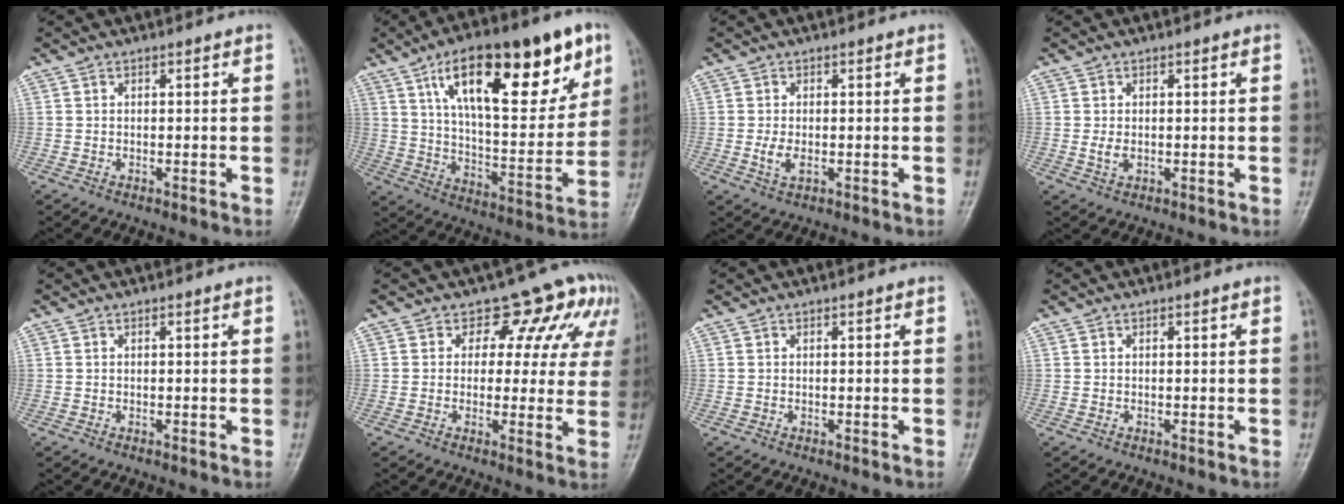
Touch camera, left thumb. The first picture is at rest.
{"total": 26.8, "force": [13.3, 10.2, 21.0], "torque": [-0.282, -0.024, 0.217]}
{"total": 2.9, "force": [-0.5, 1.6, 2.4], "torque": [-0.051, -0.006, -0.008]}
{"total": 2.0, "force": [0.0, 1.3, 1.5], "torque": [-0.027, -0.004, 0.001]}
{"total": 0.0}
{"total": 10.4, "force": [5.7, 7.0, 5.1], "torque": [-0.009, -0.018, 0.050]}
{"total": 0.0}
{"total": 0.0}